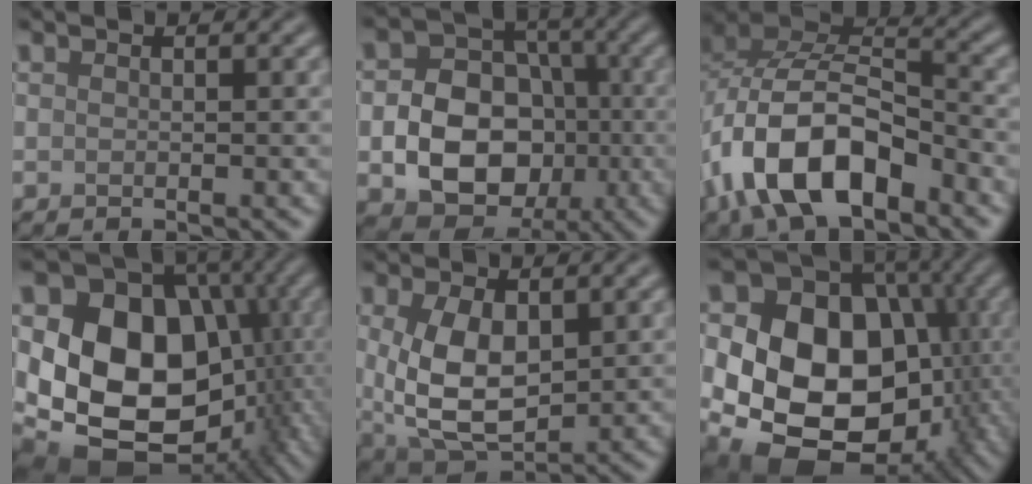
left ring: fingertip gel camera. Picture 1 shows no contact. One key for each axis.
{"total": 9.3, "fx": -2.2, "fy": 7.2, "fz": 5.5, "tx": -0.090, "ty": -0.007, "tz": -0.043}
{"total": 11.0, "fx": -5.0, "fy": 5.8, "fz": 7.9, "tx": -0.148, "ty": 0.013, "tz": -0.099}
{"total": 16.5, "fx": -0.9, "fy": 13.0, "fz": 10.1, "tx": -0.161, "ty": -0.024, "tz": -0.002}
{"total": 7.7, "fx": 0.9, "fy": 4.5, "fz": 6.2, "tx": -0.133, "ty": -0.010, "tz": 0.021}
{"total": 18.1, "fx": -2.1, "fy": 14.1, "fz": 11.2, "tx": -0.150, "ty": -0.021, "tz": -0.033}